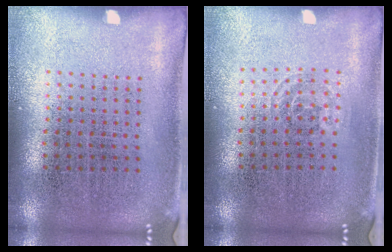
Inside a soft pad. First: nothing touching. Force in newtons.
{"total": 0.8, "press": 0.6, "slide": 0.5}